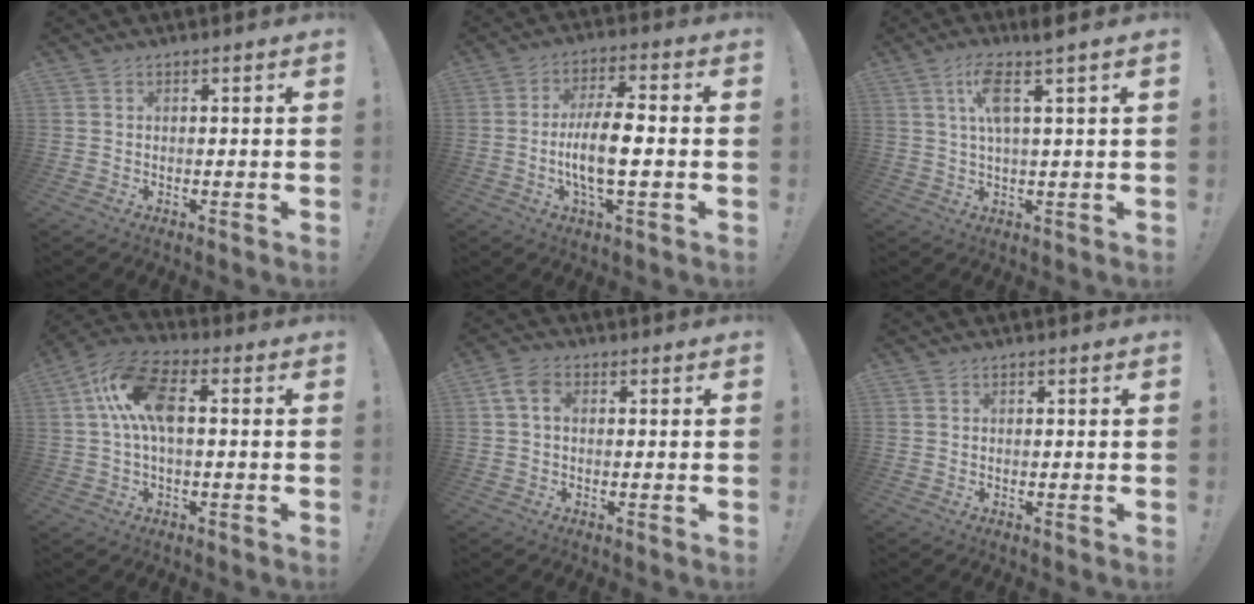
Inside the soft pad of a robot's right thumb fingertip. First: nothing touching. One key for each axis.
{"total": 11.0, "fx": -1.9, "fy": 3.1, "fz": 10.4, "tx": -0.197, "ty": 0.000, "tz": -0.041}
{"total": 8.3, "fx": 3.4, "fy": 0.7, "fz": 7.5, "tx": -0.131, "ty": -0.005, "tz": 0.054}
{"total": 13.2, "fx": 1.4, "fy": 6.5, "fz": 11.4, "tx": -0.202, "ty": 0.011, "tz": 0.025}
{"total": 5.2, "fx": 0.8, "fy": 3.5, "fz": 3.8, "tx": -0.088, "ty": 0.014, "tz": 0.019}
{"total": 0.0}